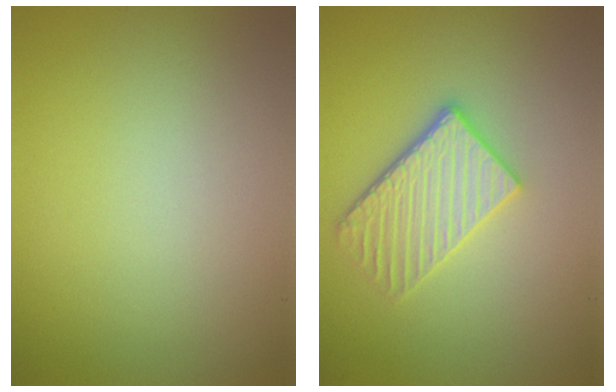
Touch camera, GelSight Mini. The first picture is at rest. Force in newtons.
{"total": 3.9, "press": 3.4, "slide": 2.0}